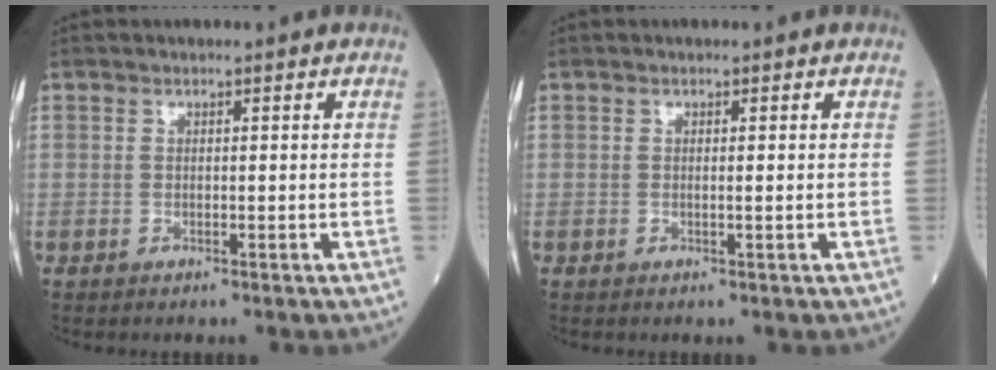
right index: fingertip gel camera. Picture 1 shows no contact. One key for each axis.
{"total": 0.6, "fx": -0.1, "fy": -0.2, "fz": 0.6, "tx": -0.011, "ty": -0.001, "tz": -0.002}